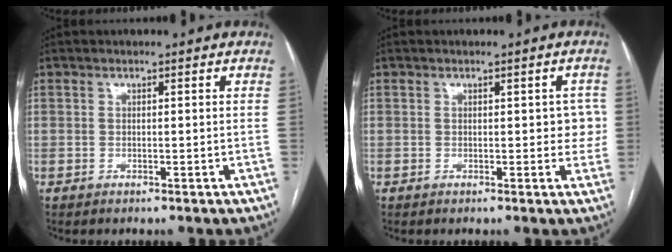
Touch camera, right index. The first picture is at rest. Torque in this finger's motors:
{"motor_torque": [0.27, 0.10, 0.21, 0.02]}